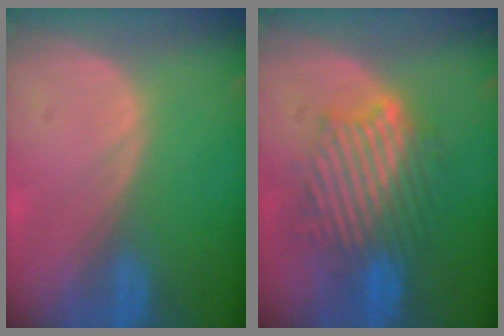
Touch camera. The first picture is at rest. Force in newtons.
{"total": 9.3, "press": 9.3, "slide": 0.5}